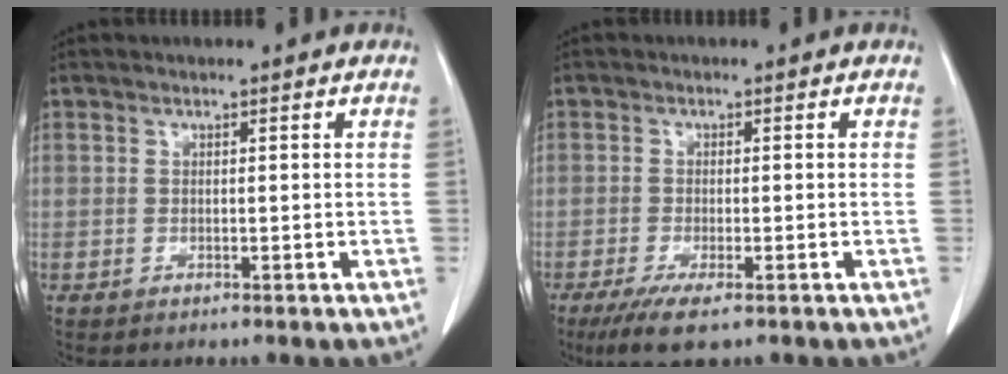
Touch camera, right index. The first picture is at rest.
{"total": 5.3, "force": [-3.3, 1.1, 3.9], "torque": [-0.072, -0.015, -0.054]}